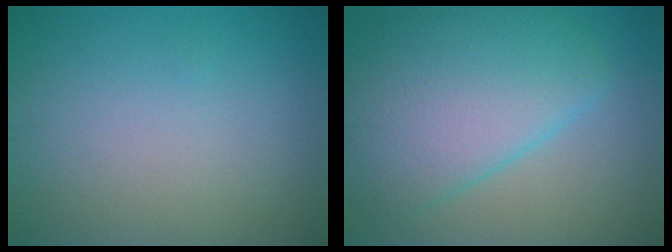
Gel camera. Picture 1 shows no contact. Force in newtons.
{"total": 8.6, "press": 8.6, "slide": 0.3}